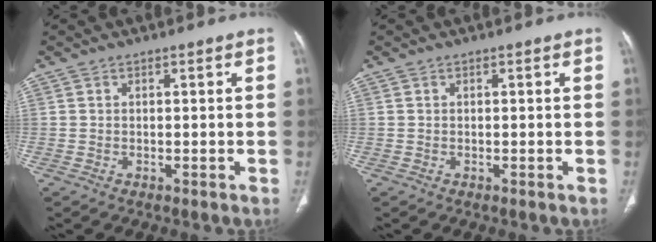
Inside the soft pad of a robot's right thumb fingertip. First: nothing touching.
{"total": 0.0}